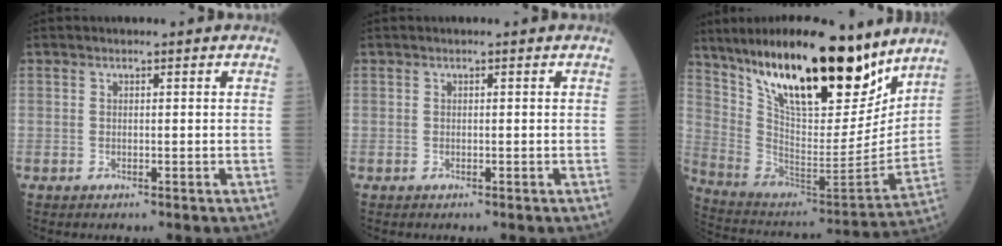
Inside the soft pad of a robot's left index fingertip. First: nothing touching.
{"total": 0.0}
{"total": 24.5, "force": [17.9, 6.1, 15.6], "torque": [-0.264, -0.018, 0.310]}